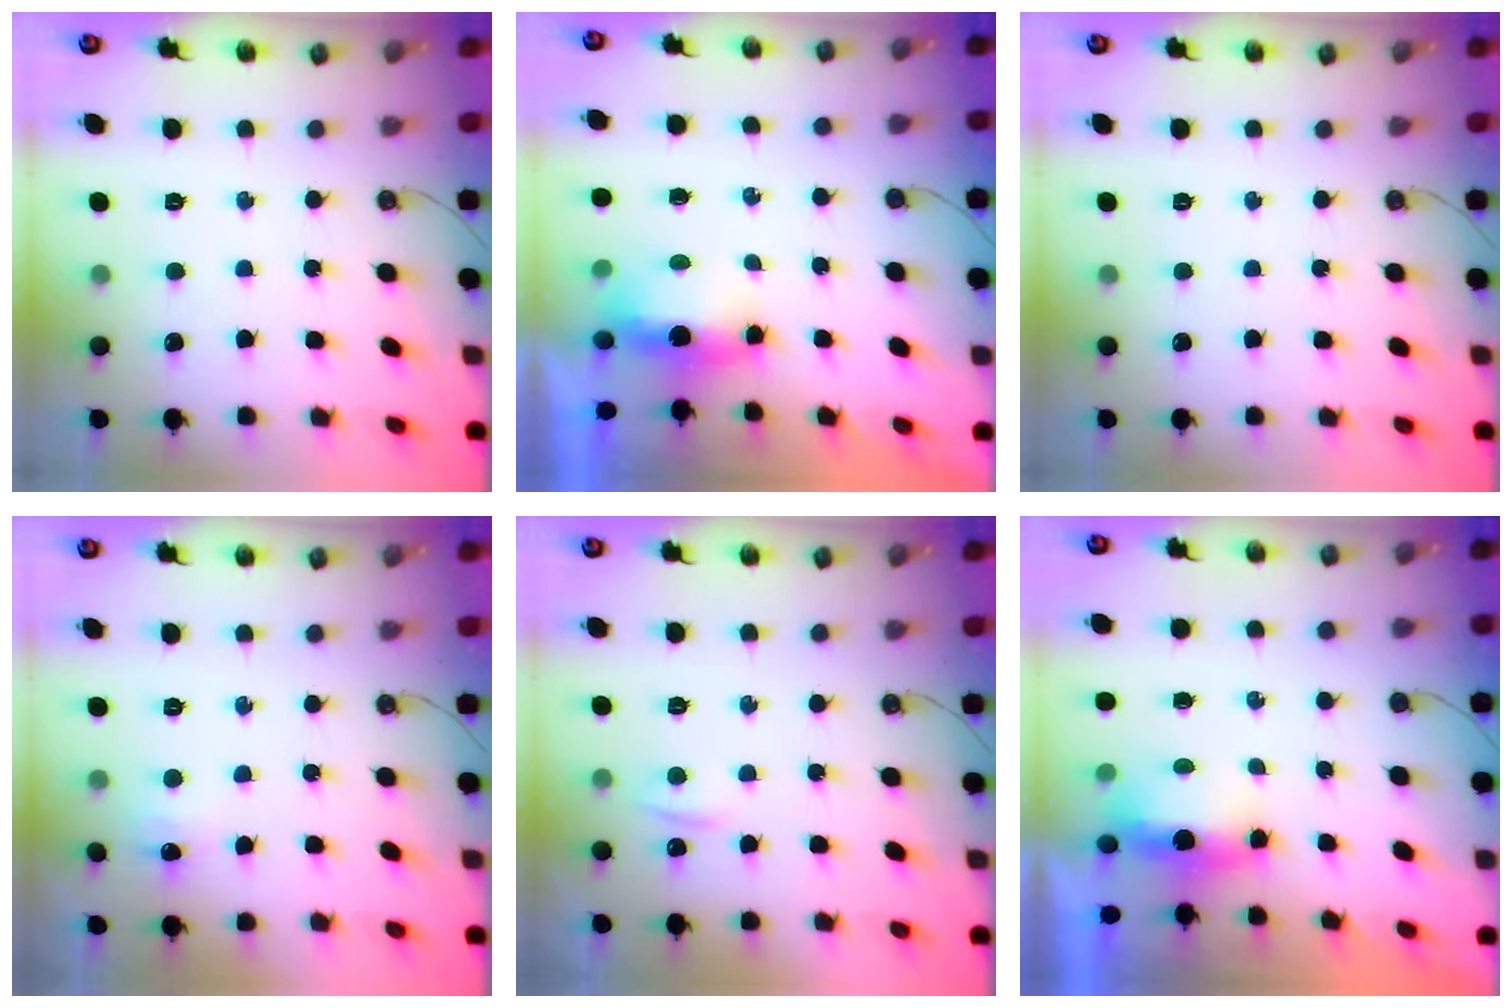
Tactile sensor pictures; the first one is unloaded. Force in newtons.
{"total": 14.7, "press": 7.2, "slide": 12.8}
{"total": 0.0}
{"total": 5.5, "press": 5.4, "slide": 0.7}
{"total": 3.6, "press": 3.5, "slide": 0.4}
{"total": 14.7, "press": 7.2, "slide": 12.8}